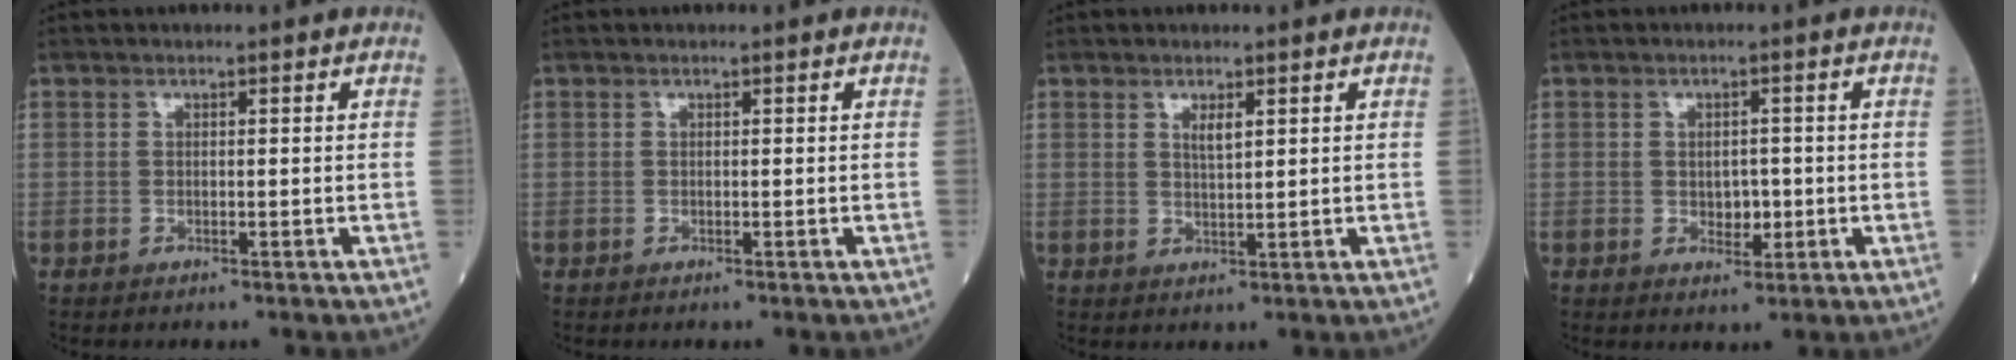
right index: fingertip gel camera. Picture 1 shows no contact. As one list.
[{"total": 0.0}, {"total": 2.0, "force": [1.0, 0.3, 1.7], "torque": [-0.034, -0.003, 0.020]}, {"total": 2.9, "force": [-0.3, 1.9, 2.2], "torque": [-0.028, 0.000, 0.000]}]